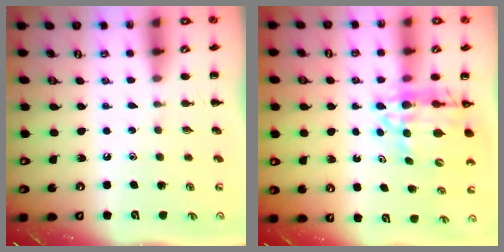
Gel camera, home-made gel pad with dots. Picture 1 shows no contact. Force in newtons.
{"total": 12.4, "press": 11.7, "slide": 4.1}